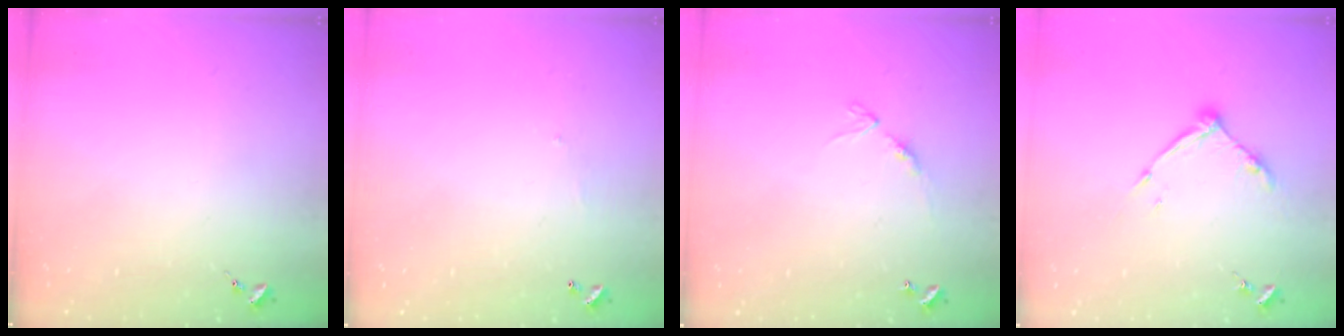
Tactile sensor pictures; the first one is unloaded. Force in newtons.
{"total": 3.8, "press": 3.8, "slide": 0.1}
{"total": 8.4, "press": 8.4, "slide": 0.6}
{"total": 9.3, "press": 9.3, "slide": 0.4}